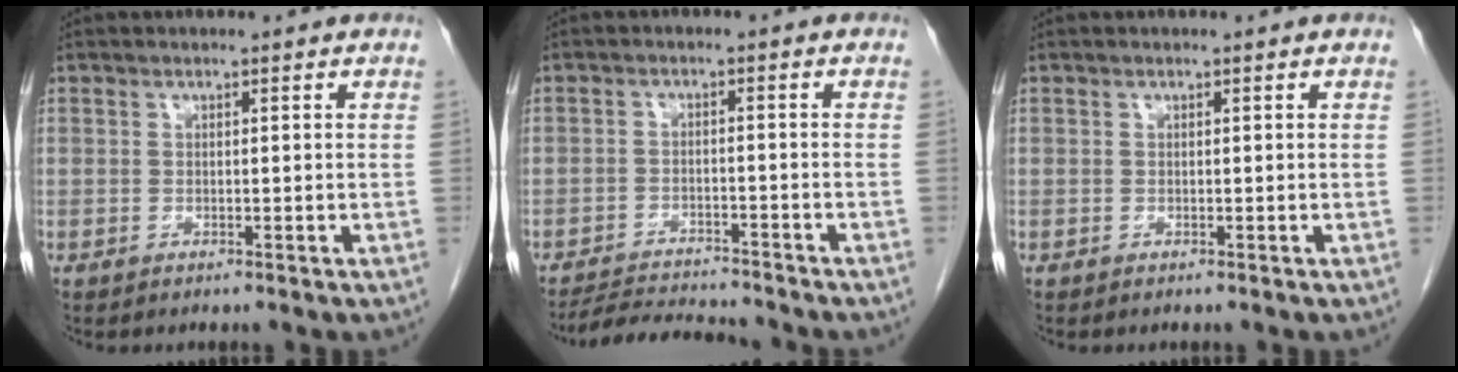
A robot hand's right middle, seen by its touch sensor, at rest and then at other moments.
{"total": 7.1, "force": [-7.0, 0.1, 1.3], "torque": [-0.020, -0.010, -0.119]}
{"total": 0.0}